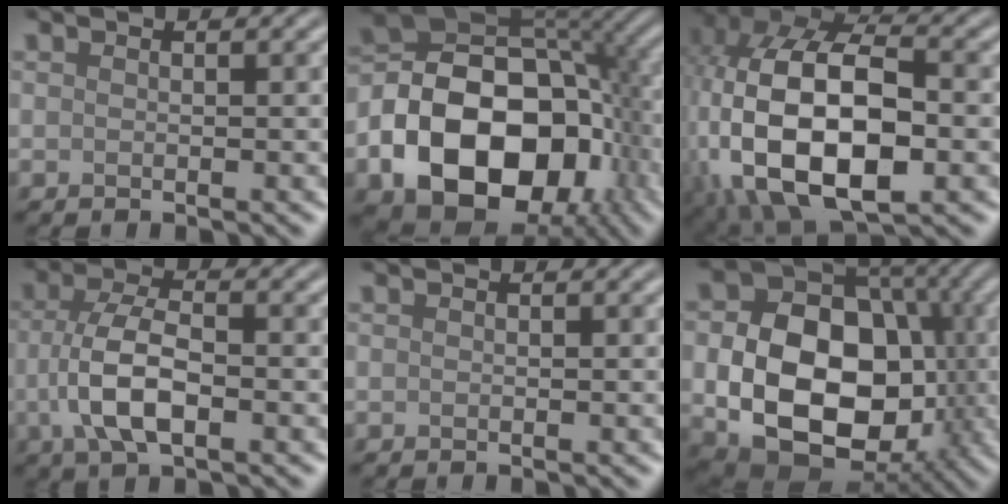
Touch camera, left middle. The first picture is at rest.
{"total": 15.8, "force": [-4.7, 10.9, 10.5], "torque": [-0.171, -0.018, -0.082]}
{"total": 16.6, "force": [-3.0, 9.9, 13.0], "torque": [-0.245, -0.010, -0.041]}
{"total": 5.8, "force": [-1.2, 2.6, 5.1], "torque": [-0.108, 0.002, -0.025]}
{"total": 0.0}
{"total": 13.9, "force": [-1.9, 10.2, 9.3], "torque": [-0.152, -0.025, -0.032]}